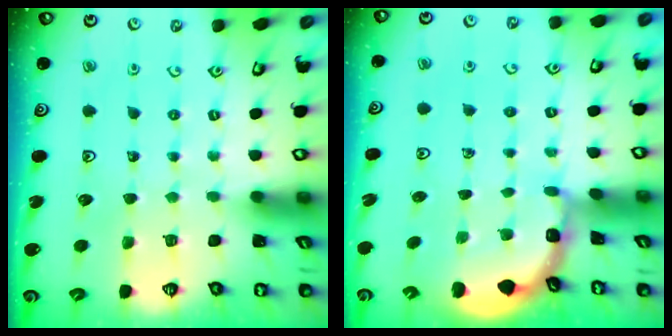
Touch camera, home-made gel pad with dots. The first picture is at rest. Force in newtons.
{"total": 2.0, "press": 2.0, "slide": 0.2}